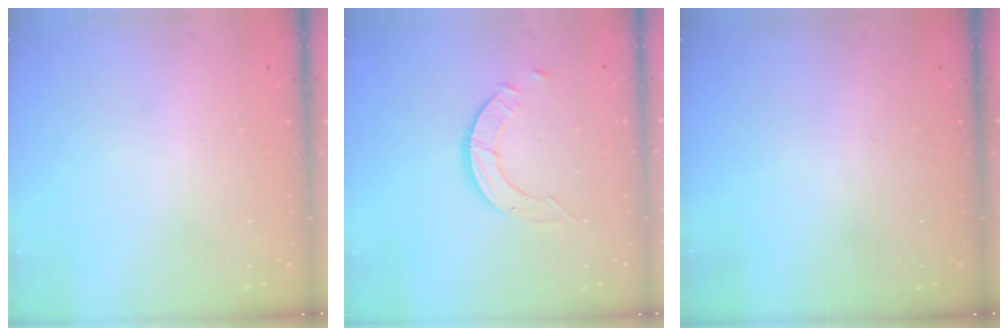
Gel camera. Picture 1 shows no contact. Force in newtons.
{"total": 3.5, "press": 3.5, "slide": 0.2}
{"total": 0.0}